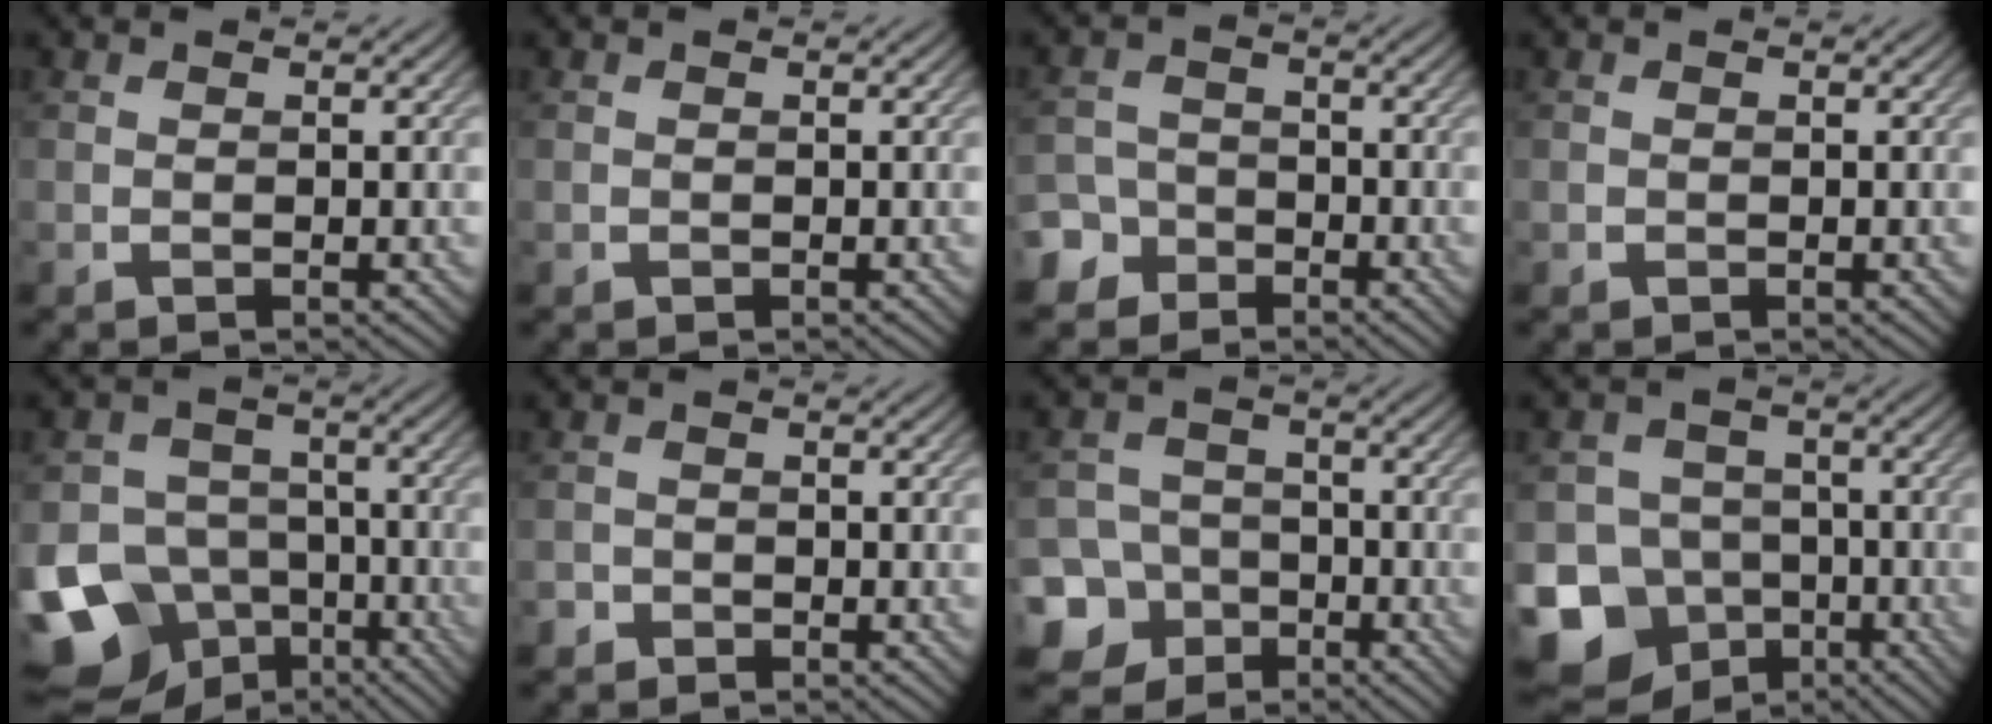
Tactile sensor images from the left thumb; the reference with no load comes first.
{"total": 0.0}
{"total": 5.1, "force": [-3.7, 3.5, 0.8], "torque": [-0.003, -0.003, -0.080]}
{"total": 0.0}
{"total": 15.0, "force": [-8.7, 11.0, 5.4], "torque": [-0.143, -0.042, -0.135]}
{"total": 1.5, "force": [-1.0, 1.0, 0.0], "torque": [0.006, 0.000, -0.022]}
{"total": 9.7, "force": [-5.1, 7.9, 2.4], "torque": [-0.066, -0.026, -0.112]}
{"total": 12.8, "force": [-6.9, 10.1, 3.6], "torque": [-0.096, -0.034, -0.132]}